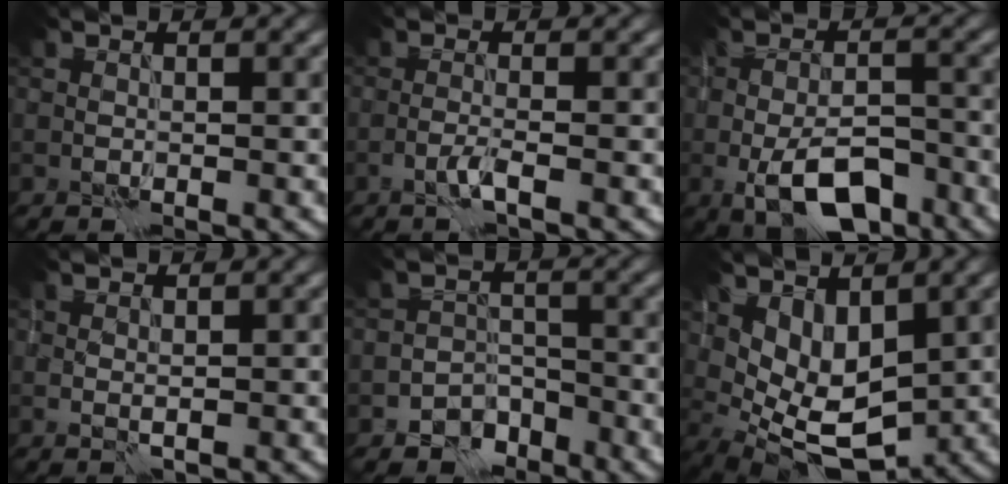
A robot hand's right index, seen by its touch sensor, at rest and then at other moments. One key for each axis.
{"total": 1.3, "fx": -0.8, "fy": -0.3, "fz": 1.0, "tx": -0.023, "ty": 0.005, "tz": -0.019}
{"total": 7.7, "fx": -4.0, "fy": 3.3, "fz": 5.7, "tx": -0.093, "ty": -0.002, "tz": -0.068}
{"total": 0.9, "fx": 0.3, "fy": 0.5, "fz": 0.7, "tx": -0.015, "ty": -0.003, "tz": 0.010}
{"total": 3.3, "fx": -2.5, "fy": 2.0, "fz": 0.7, "tx": 0.001, "ty": 0.000, "tz": -0.045}
{"total": 5.6, "fx": 1.2, "fy": 3.4, "fz": 4.4, "tx": -0.084, "ty": -0.019, "tz": 0.033}